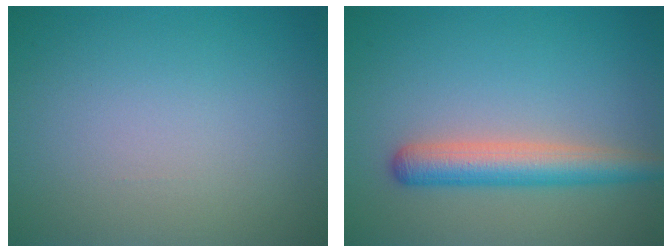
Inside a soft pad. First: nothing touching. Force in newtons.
{"total": 4.1, "press": 4.1, "slide": 0.1}